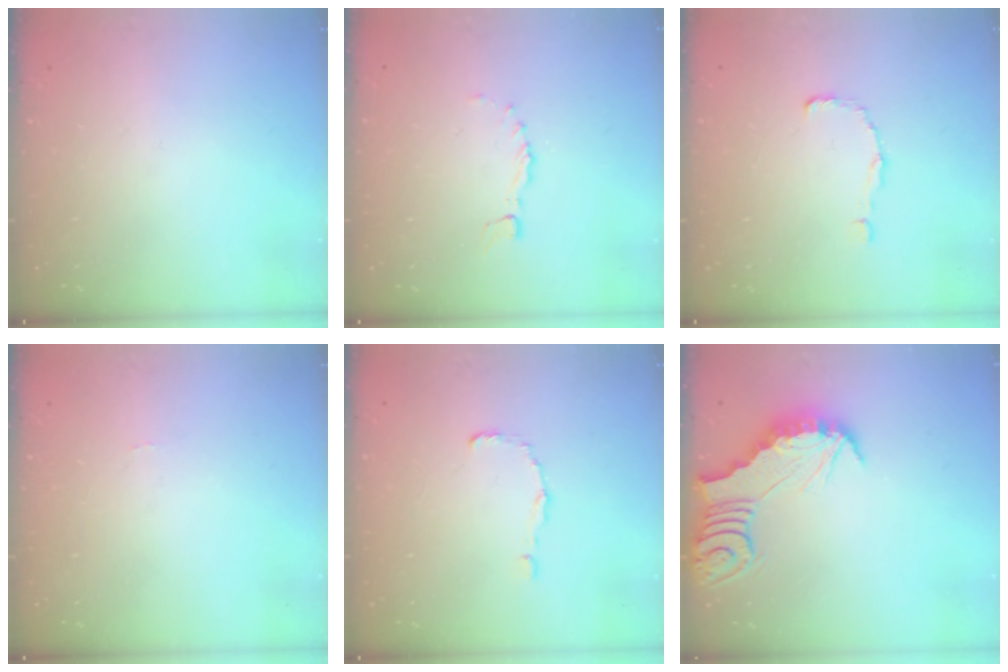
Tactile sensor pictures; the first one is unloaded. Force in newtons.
{"total": 0.0}
{"total": 0.7, "press": 0.7, "slide": 0.0}
{"total": 0.0}
{"total": 1.5, "press": 1.5, "slide": 0.1}
{"total": 2.5, "press": 2.5, "slide": 0.2}